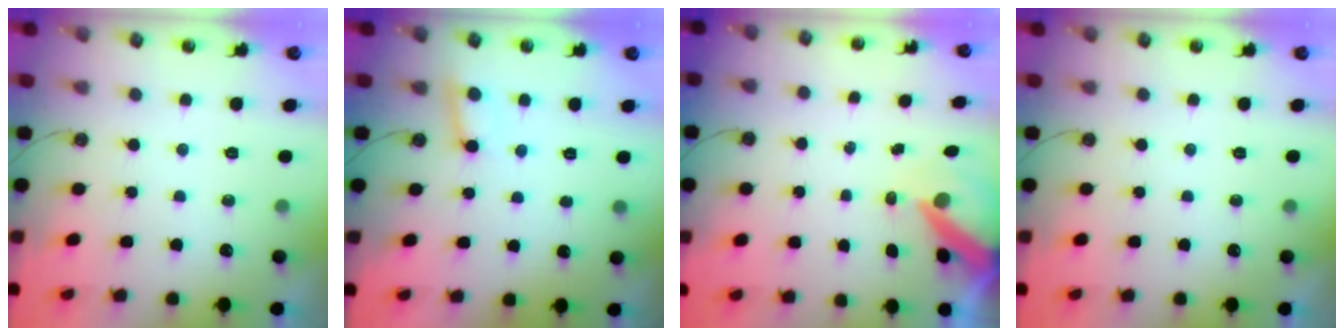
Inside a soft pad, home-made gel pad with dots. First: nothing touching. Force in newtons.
{"total": 3.2, "press": 3.2, "slide": 0.4}
{"total": 8.4, "press": 8.3, "slide": 1.2}
{"total": 0.0}